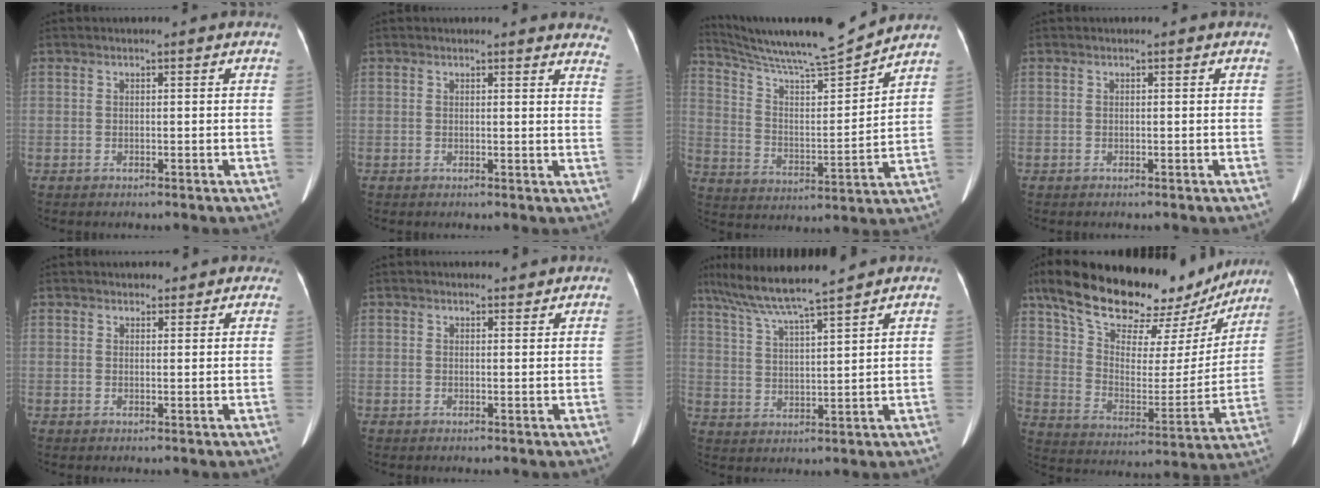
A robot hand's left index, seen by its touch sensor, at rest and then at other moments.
{"total": 8.8, "force": [8.6, 1.1, 1.4], "torque": [0.020, -0.062, 0.058]}
{"total": 14.9, "force": [14.0, -1.0, 5.2], "torque": [-0.100, -0.022, 0.234]}
{"total": 0.0}
{"total": 5.7, "force": [5.1, 2.3, 1.1], "torque": [0.010, 0.007, 0.049]}
{"total": 2.9, "force": [2.7, 0.7, 0.5], "torque": [-0.003, -0.005, 0.033]}
{"total": 11.4, "force": [9.6, -0.8, 6.1], "torque": [-0.112, 0.016, 0.167]}
{"total": 26.3, "force": [21.1, 9.6, 12.5], "torque": [-0.202, 0.009, 0.305]}